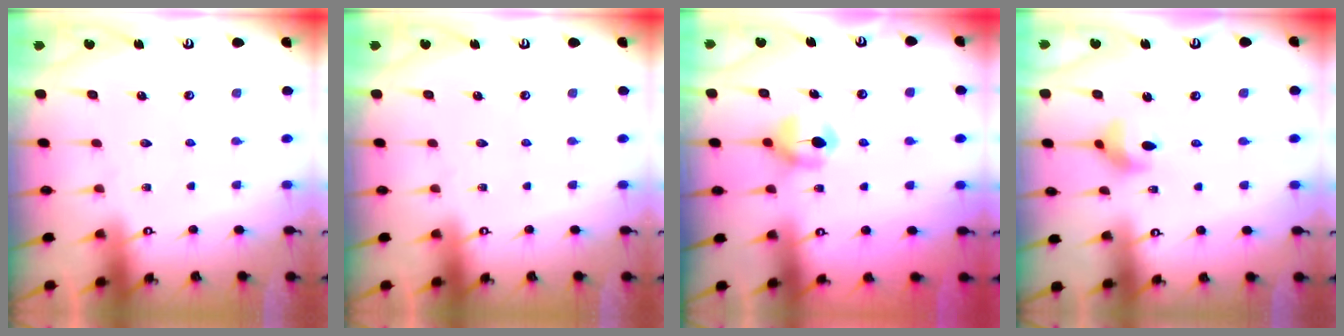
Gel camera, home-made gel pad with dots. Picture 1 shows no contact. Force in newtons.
{"total": 0.0}
{"total": 6.8, "press": 6.8, "slide": 0.7}
{"total": 7.2, "press": 6.9, "slide": 2.0}